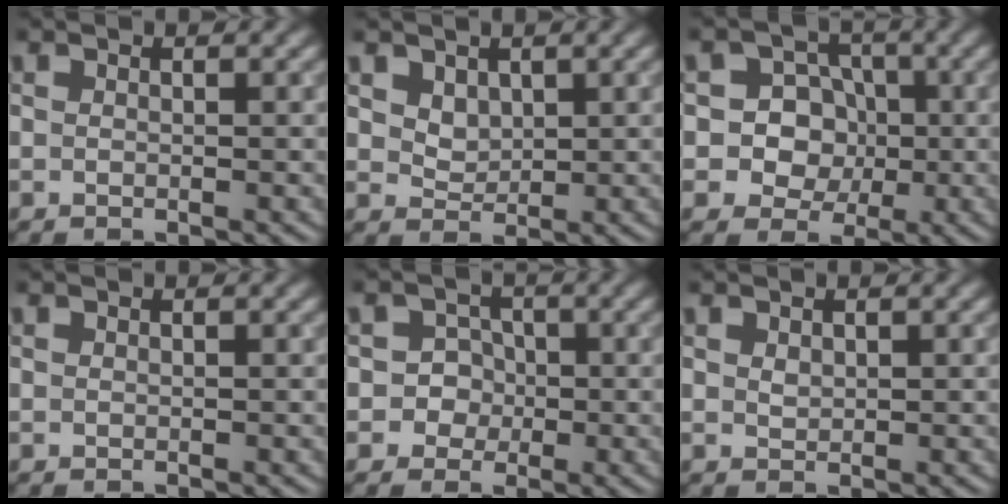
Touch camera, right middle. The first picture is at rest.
{"total": 2.2, "force": [1.2, 1.6, 1.0], "torque": [-0.025, -0.009, 0.032]}
{"total": 7.5, "force": [-0.2, 7.0, 2.5], "torque": [-0.031, 0.041, -0.027]}
{"total": 0.0}
{"total": 3.8, "force": [-0.7, 3.7, 0.6], "torque": [0.024, 0.019, -0.030]}
{"total": 0.8, "force": [0.4, 0.5, 0.4], "torque": [-0.009, -0.001, 0.010]}